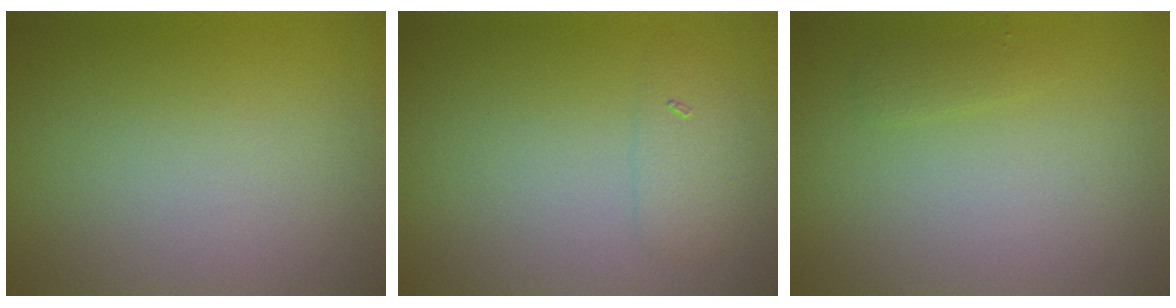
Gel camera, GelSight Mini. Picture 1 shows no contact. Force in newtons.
{"total": 1.8, "press": 1.8, "slide": 0.1}
{"total": 0.7, "press": 0.7, "slide": 0.1}